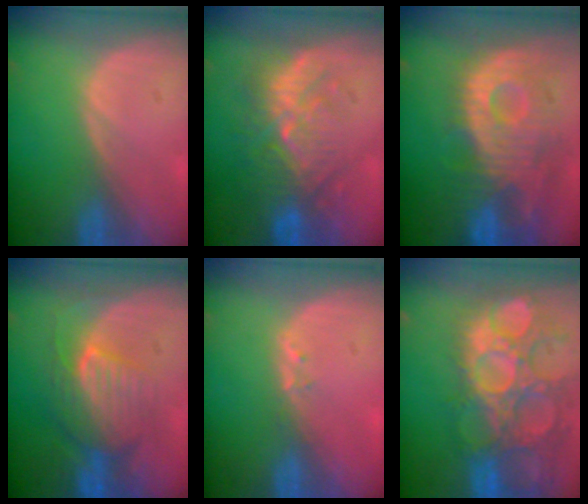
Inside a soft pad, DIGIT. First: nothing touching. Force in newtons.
{"total": 9.3, "press": 8.9, "slide": 2.7}
{"total": 12.1, "press": 10.7, "slide": 5.5}
{"total": 8.0, "press": 8.0, "slide": 0.7}
{"total": 1.0, "press": 0.9, "slide": 0.5}
{"total": 15.2, "press": 12.6, "slide": 8.5}